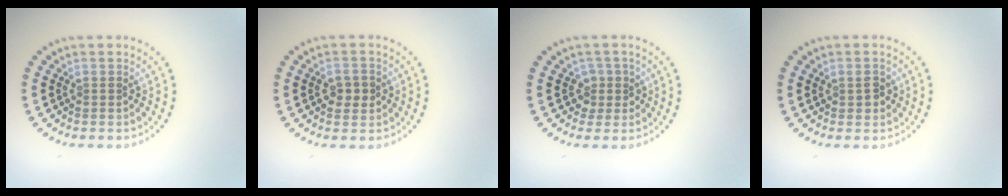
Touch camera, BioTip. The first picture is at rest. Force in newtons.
{"total": 1.9, "press": 1.9, "slide": 0.2}
{"total": 1.8, "press": 1.4, "slide": 1.2}
{"total": 1.5, "press": 1.5, "slide": 0.3}